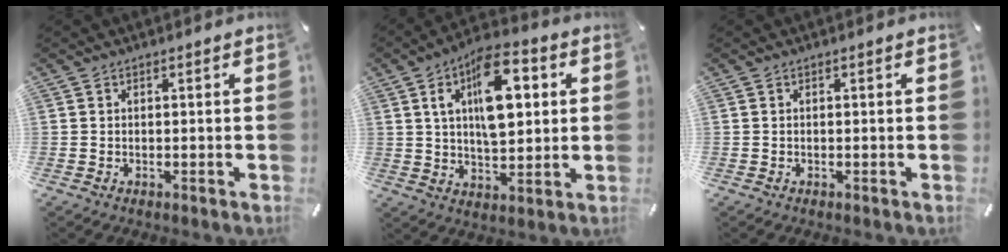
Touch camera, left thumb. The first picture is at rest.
{"total": 15.6, "force": [5.2, 8.2, 12.2], "torque": [-0.188, -0.011, 0.086]}
{"total": 0.0}